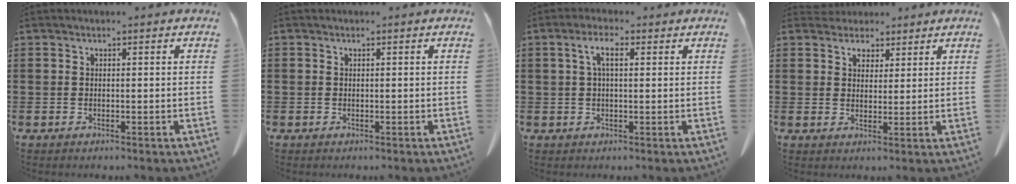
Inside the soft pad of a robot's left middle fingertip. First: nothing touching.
{"total": 0.0}
{"total": 4.0, "force": [1.3, 1.4, 3.5], "torque": [-0.075, 0.009, 0.021]}
{"total": 3.3, "force": [2.6, 2.0, 0.3], "torque": [-0.009, 0.001, 0.050]}